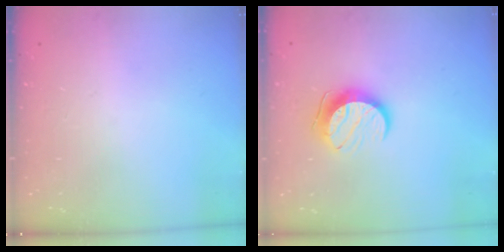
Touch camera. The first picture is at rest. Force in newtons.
{"total": 9.8, "press": 9.8, "slide": 0.2}